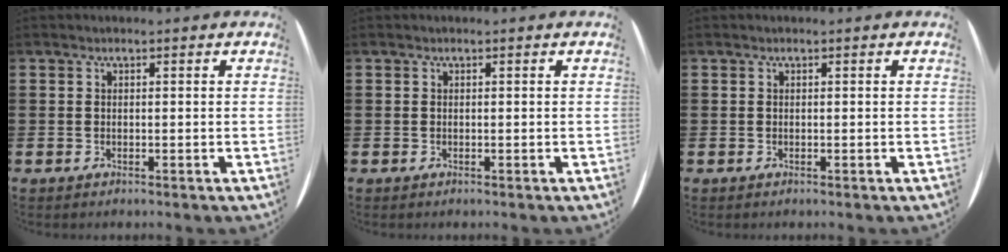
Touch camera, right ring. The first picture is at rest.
{"total": 0.0}
{"total": 0.0}